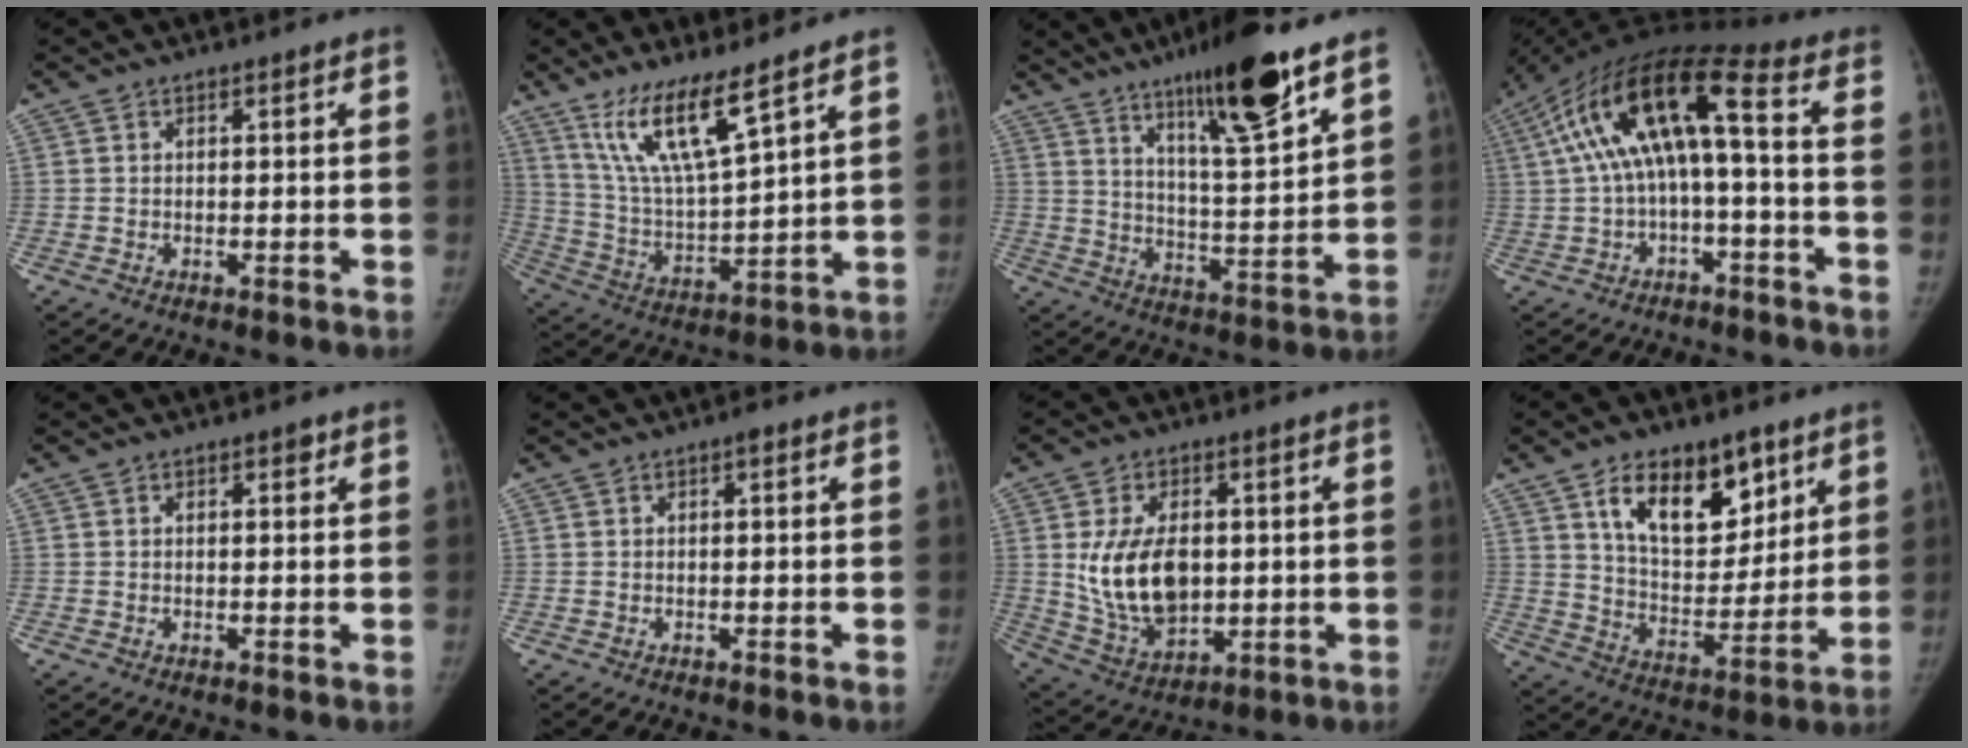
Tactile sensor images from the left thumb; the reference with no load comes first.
{"total": 13.1, "force": [8.8, 1.9, 9.5], "torque": [-0.175, -0.055, 0.185]}
{"total": 16.9, "force": [10.6, 2.4, 12.9], "torque": [-0.193, -0.060, 0.178]}
{"total": 15.2, "force": [0.5, 4.8, 14.4], "torque": [-0.290, 0.073, 0.010]}
{"total": 0.8, "force": [0.4, 0.5, 0.4], "torque": [0.003, -0.001, 0.004]}
{"total": 0.8, "force": [0.3, 0.3, 0.7], "torque": [-0.012, 0.003, 0.000]}
{"total": 14.3, "force": [1.1, 9.2, 10.9], "torque": [-0.169, -0.014, 0.037]}
{"total": 16.8, "force": [9.0, 9.2, 10.7], "torque": [-0.118, -0.050, 0.161]}